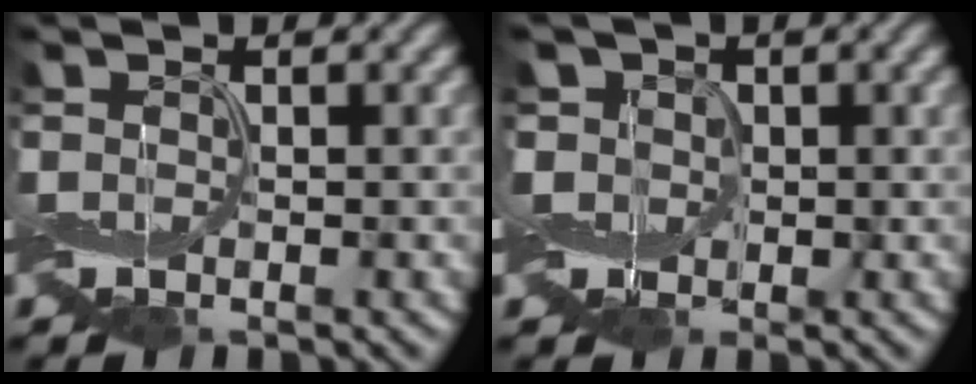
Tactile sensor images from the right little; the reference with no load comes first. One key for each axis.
{"total": 2.5, "fx": 0.1, "fy": 2.4, "fz": 0.5, "tx": -0.016, "ty": 0.002, "tz": -0.010}